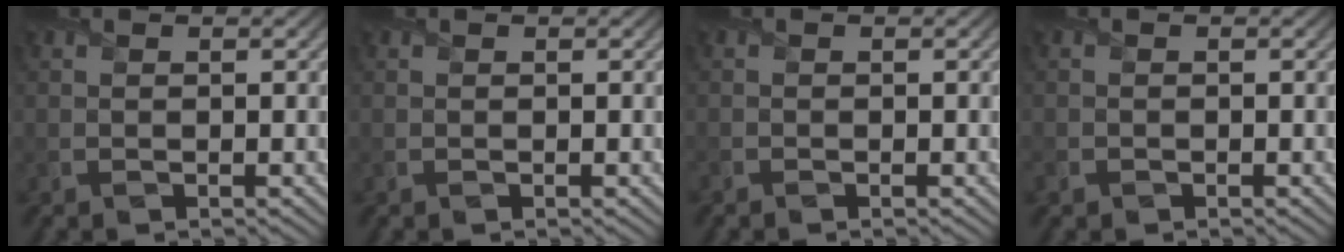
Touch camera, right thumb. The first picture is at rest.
{"total": 0.0}
{"total": 0.5, "force": [-0.5, 0.1, 0.1], "torque": [-0.001, -0.005, -0.011]}
{"total": 0.9, "force": [-0.6, 0.7, 0.1], "torque": [-0.004, -0.005, -0.016]}